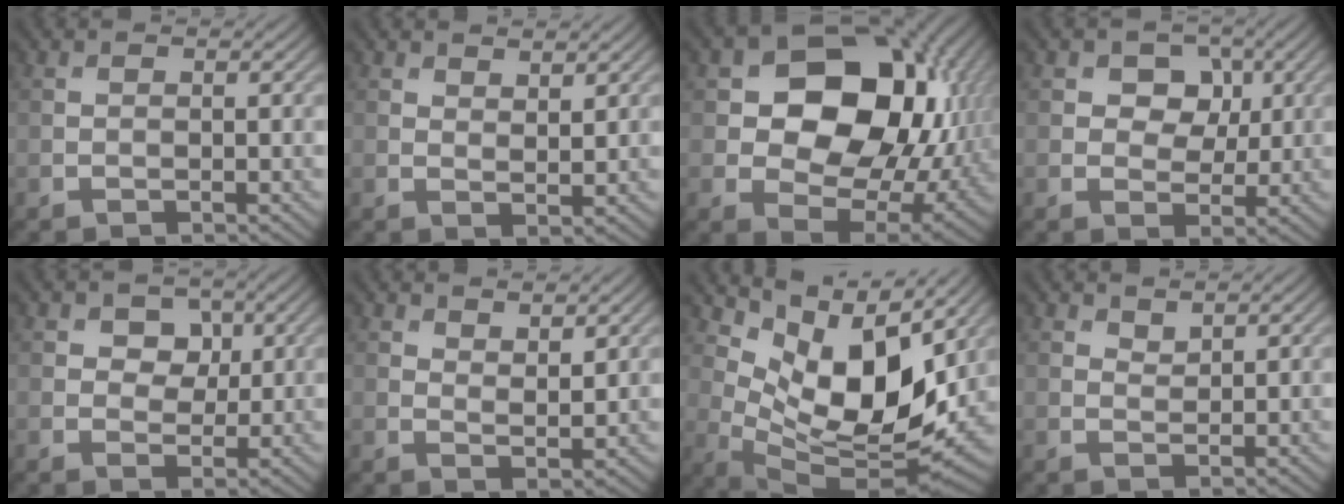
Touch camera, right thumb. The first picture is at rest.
{"total": 1.9, "force": [1.6, 0.5, 1.0], "torque": [-0.019, -0.006, 0.033]}
{"total": 16.2, "force": [2.7, 11.6, 10.9], "torque": [-0.162, -0.013, 0.052]}
{"total": 5.5, "force": [1.8, 4.2, 3.0], "torque": [-0.052, -0.005, 0.022]}
{"total": 4.0, "force": [1.5, 3.0, 2.2], "torque": [-0.033, -0.006, 0.017]}
{"total": 2.8, "force": [2.3, 0.8, 1.5], "torque": [-0.025, -0.009, 0.045]}
{"total": 12.6, "force": [4.7, 5.9, 10.1], "torque": [-0.193, -0.014, 0.103]}
{"total": 1.4, "force": [1.2, 0.5, 0.5], "torque": [-0.013, -0.004, 0.026]}